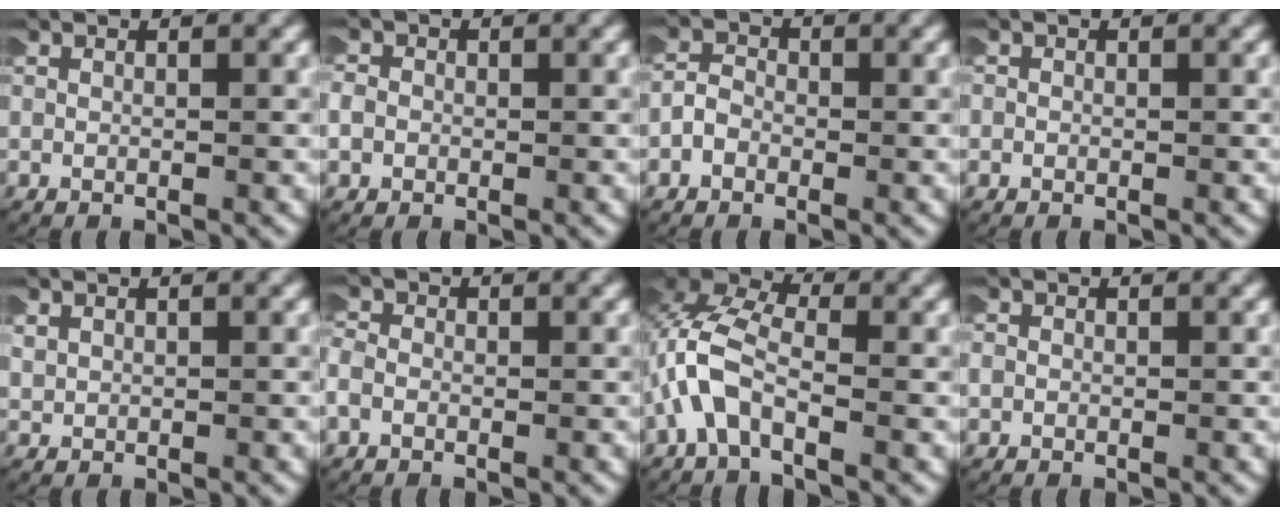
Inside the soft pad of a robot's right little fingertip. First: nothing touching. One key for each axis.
{"total": 2.6, "fx": 0.0, "fy": 2.4, "fz": 1.0, "tx": -0.031, "ty": 0.004, "tz": -0.007}
{"total": 1.6, "fx": -0.4, "fy": 1.4, "fz": 0.7, "tx": -0.020, "ty": 0.007, "tz": -0.014}
{"total": 0.8, "fx": -0.1, "fy": 0.8, "fz": 0.0, "tx": 0.000, "ty": 0.003, "tz": -0.007}
{"total": 1.4, "fx": 0.6, "fy": 1.0, "fz": 0.6, "tx": -0.025, "ty": -0.002, "tz": 0.017}
{"total": 2.4, "fx": -0.3, "fy": 2.1, "fz": 1.2, "tx": -0.037, "ty": -0.002, "tz": -0.009}
{"total": 6.9, "fx": 0.3, "fy": 5.1, "fz": 4.6, "tx": -0.118, "ty": -0.002, "tz": -0.008}
{"total": 1.2, "fx": 0.0, "fy": 1.2, "fz": 0.3, "tx": -0.012, "ty": 0.004, "tz": -0.004}